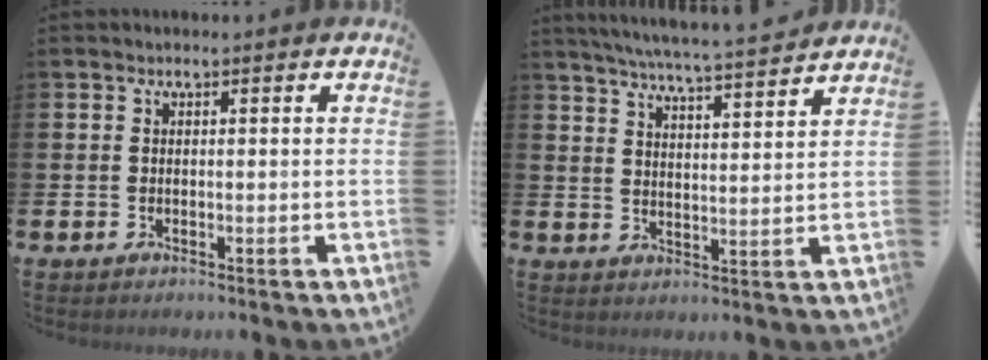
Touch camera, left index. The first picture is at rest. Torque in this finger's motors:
{"motor_torque": [0.94, -1.20, 0.47, 0.12]}